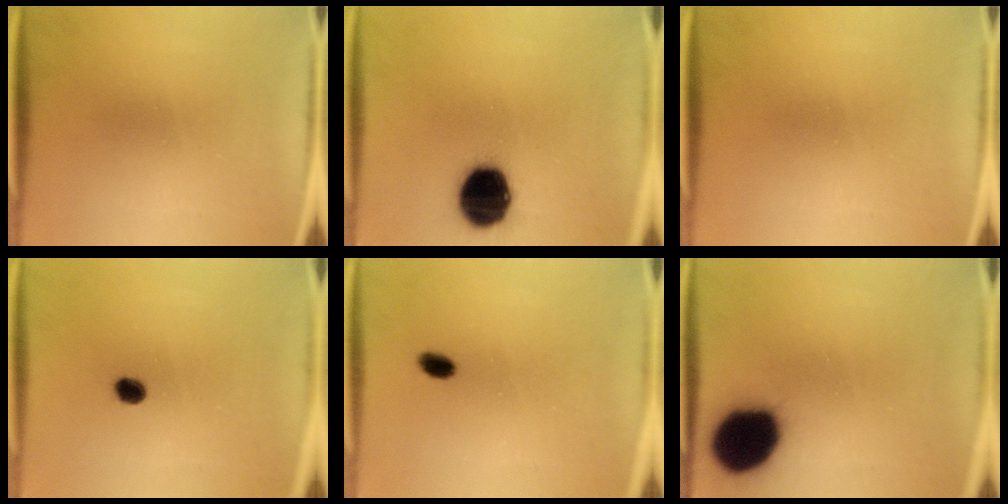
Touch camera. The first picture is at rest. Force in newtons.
{"total": 16.5}
{"total": 0.0}
{"total": 2.7}
{"total": 2.4}
{"total": 19.3}